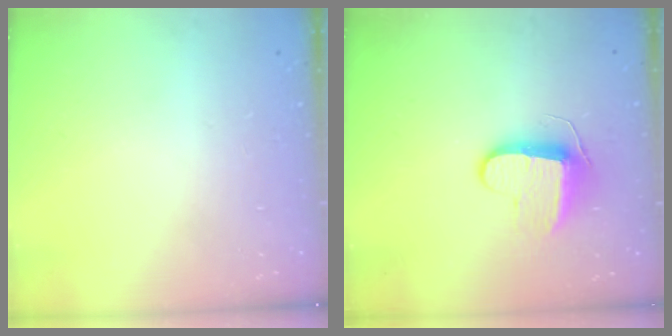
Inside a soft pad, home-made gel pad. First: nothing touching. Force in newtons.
{"total": 9.4, "press": 9.4, "slide": 0.5}